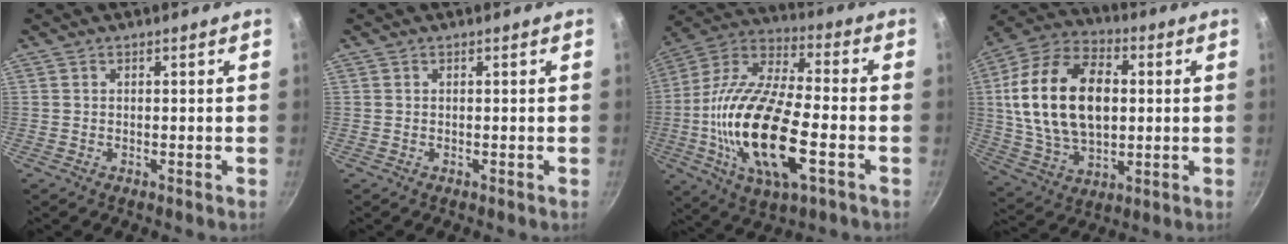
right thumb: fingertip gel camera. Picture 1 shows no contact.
{"total": 0.0}
{"total": 23.7, "force": [-5.2, 9.6, 21.0], "torque": [-0.409, 0.020, -0.108]}
{"total": 22.4, "force": [2.4, 14.2, 17.2], "torque": [-0.296, 0.010, 0.042]}